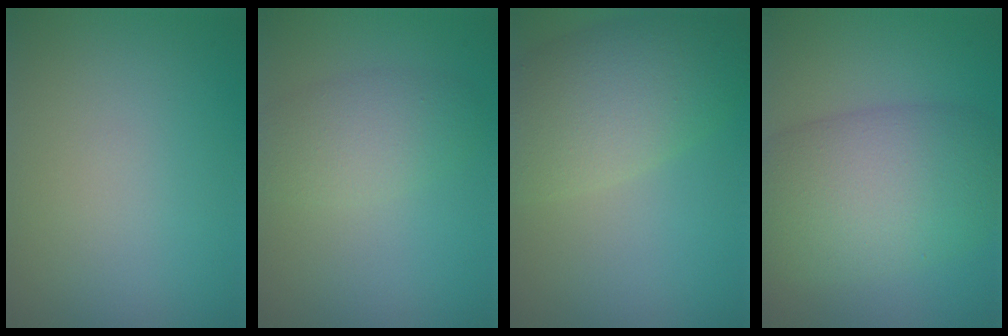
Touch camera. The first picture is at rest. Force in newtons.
{"total": 3.2, "press": 3.2, "slide": 0.1}
{"total": 7.0, "press": 7.0, "slide": 0.5}
{"total": 9.1, "press": 9.1, "slide": 0.2}